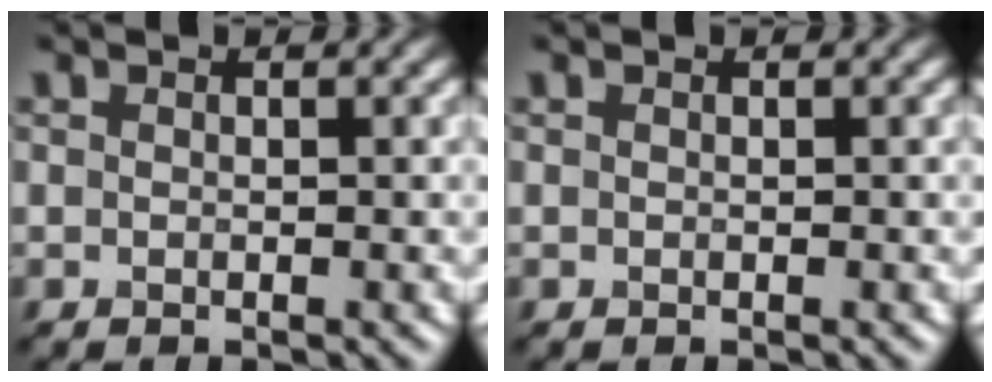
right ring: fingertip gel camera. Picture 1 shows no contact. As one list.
[{"total": 0.0}]